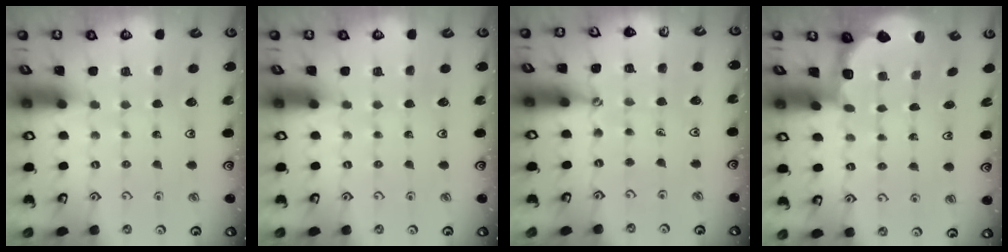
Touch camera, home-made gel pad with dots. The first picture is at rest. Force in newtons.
{"total": 0.0}
{"total": 1.6, "press": 1.6, "slide": 0.5}
{"total": 2.7, "press": 2.0, "slide": 1.9}